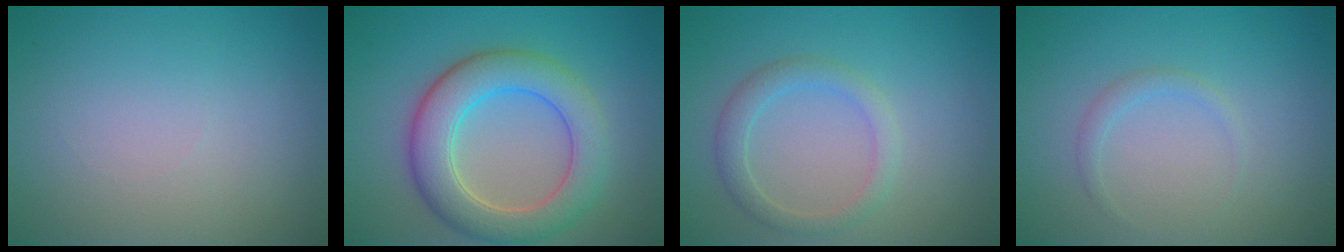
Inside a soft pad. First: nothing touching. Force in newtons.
{"total": 6.8, "press": 6.8, "slide": 0.5}
{"total": 2.3, "press": 2.3, "slide": 0.0}
{"total": 1.0, "press": 1.0, "slide": 0.1}